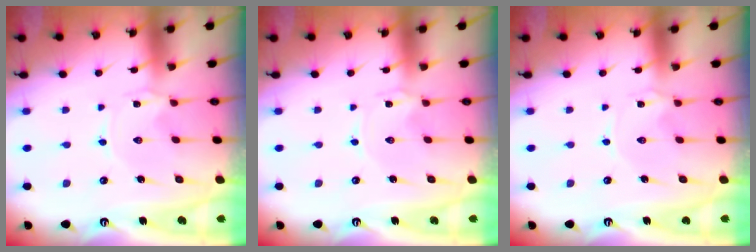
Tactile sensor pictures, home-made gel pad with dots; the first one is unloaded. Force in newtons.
{"total": 0.0}
{"total": 0.0}